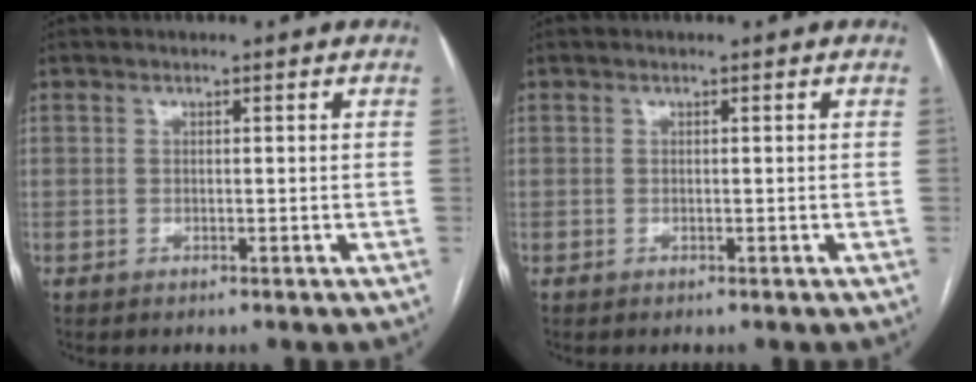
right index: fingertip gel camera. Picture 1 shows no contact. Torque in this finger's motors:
{"motor_torque": [0.00, 0.00, 0.00, 0.00]}